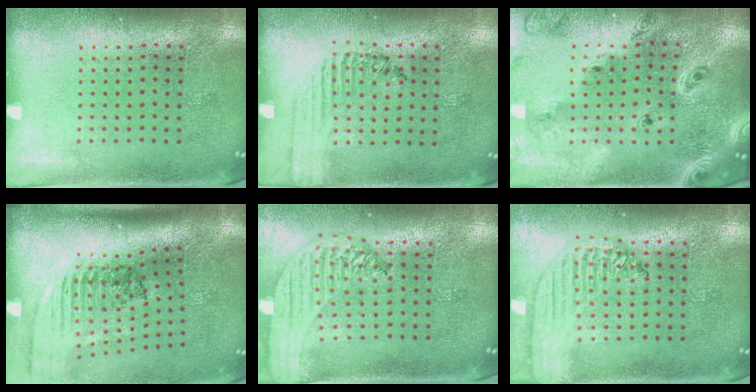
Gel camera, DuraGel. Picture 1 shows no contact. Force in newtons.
{"total": 1.3, "press": 1.0, "slide": 0.8}
{"total": 2.5, "press": 2.2, "slide": 1.1}
{"total": 2.4, "press": 1.7, "slide": 1.7}
{"total": 2.3, "press": 2.0, "slide": 1.1}
{"total": 2.2, "press": 1.9, "slide": 1.1}